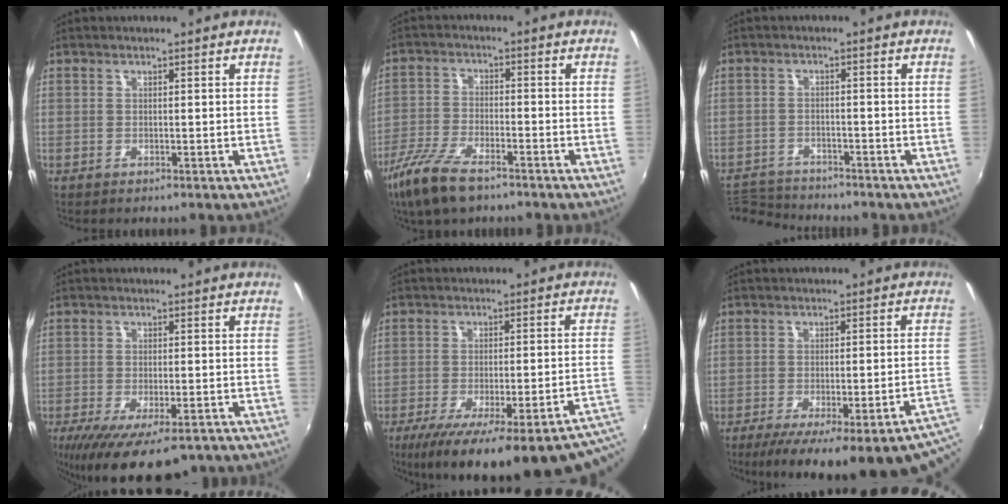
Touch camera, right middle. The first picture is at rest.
{"total": 10.2, "force": [-7.2, 3.3, 6.4], "torque": [-0.152, -0.020, -0.144]}
{"total": 6.8, "force": [-6.6, 1.2, 0.5], "torque": [-0.034, 0.000, -0.122]}
{"total": 14.4, "force": [-9.5, 5.2, 9.5], "torque": [-0.184, -0.047, -0.143]}
{"total": 26.4, "force": [-17.8, 5.7, 18.7], "torque": [-0.251, -0.043, -0.230]}
{"total": 22.8, "force": [-15.4, 5.2, 15.9], "torque": [-0.212, -0.039, -0.193]}